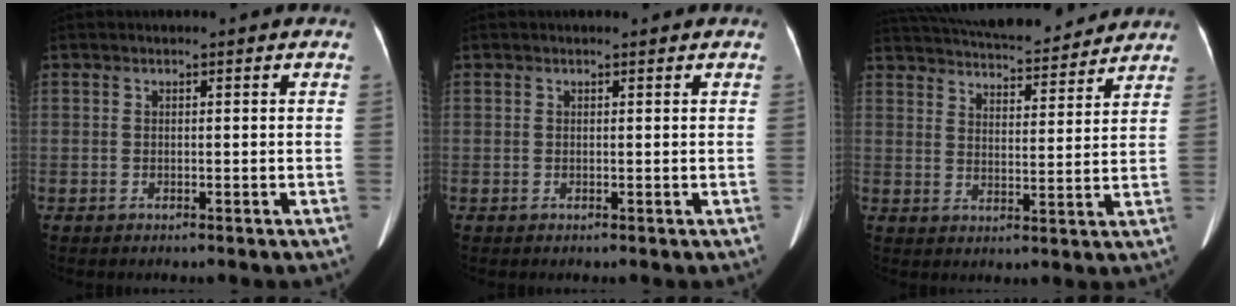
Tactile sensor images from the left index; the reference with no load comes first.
{"total": 0.8, "force": [0.7, 0.1, 0.3], "torque": [-0.009, 0.006, 0.012]}
{"total": 19.5, "force": [17.7, 3.9, 7.2], "torque": [-0.132, 0.027, 0.253]}